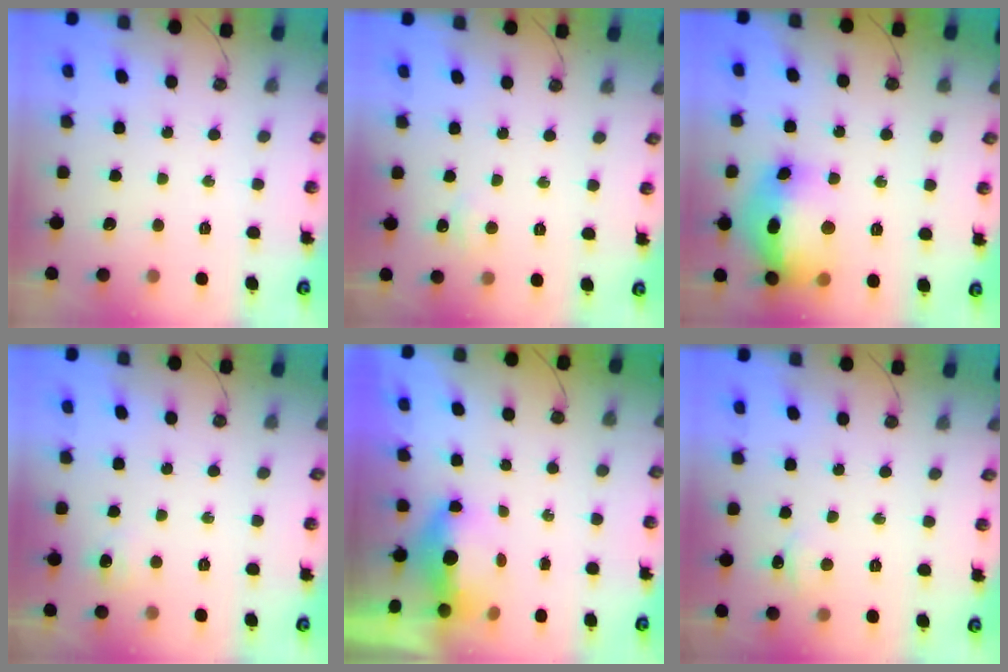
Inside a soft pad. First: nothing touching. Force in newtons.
{"total": 5.1, "press": 5.0, "slide": 0.7}
{"total": 21.7, "press": 20.9, "slide": 5.6}
{"total": 3.6, "press": 3.5, "slide": 0.7}
{"total": 5.7, "press": 5.5, "slide": 1.5}
{"total": 3.5, "press": 3.4, "slide": 0.6}